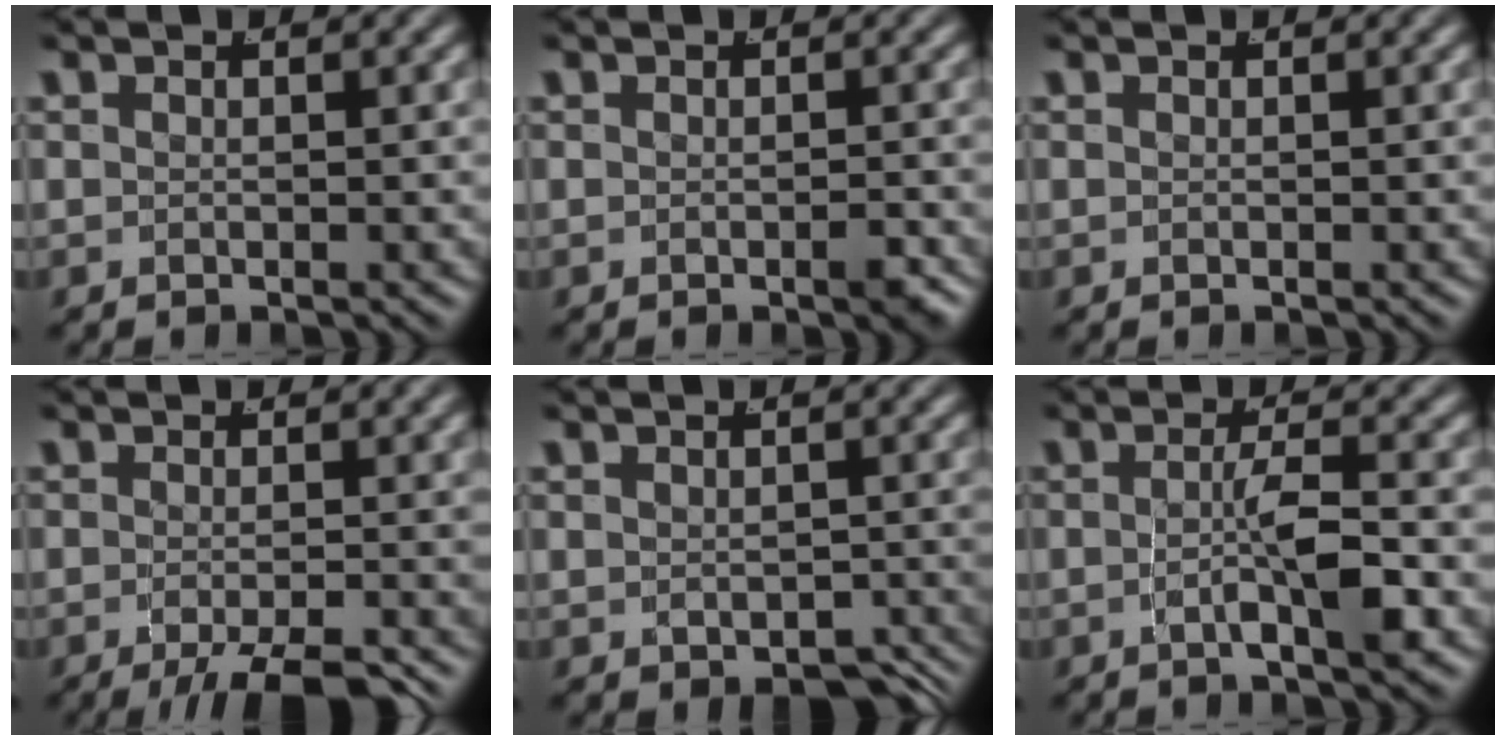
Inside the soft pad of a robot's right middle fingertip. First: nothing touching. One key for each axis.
{"total": 1.0, "fx": -0.6, "fy": 0.3, "fz": 0.8, "tx": -0.011, "ty": 0.001, "tz": -0.012}
{"total": 0.0}
{"total": 6.4, "fx": -4.5, "fy": 1.7, "fz": 4.2, "tx": -0.056, "ty": -0.020, "tz": -0.057}
{"total": 3.4, "fx": -2.3, "fy": 1.3, "fz": 2.2, "tx": -0.021, "ty": -0.019, "tz": -0.022}
{"total": 3.5, "fx": -1.3, "fy": 0.2, "fz": 3.2, "tx": -0.047, "ty": -0.001, "tz": -0.020}